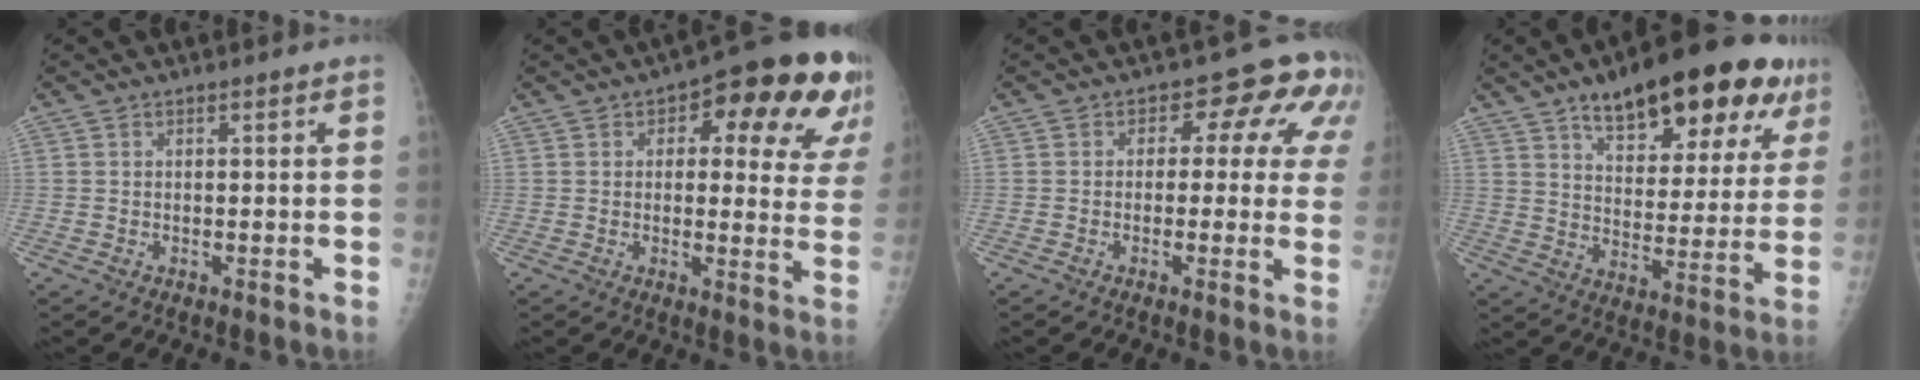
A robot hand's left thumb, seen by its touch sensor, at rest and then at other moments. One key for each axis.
{"total": 18.1, "fx": 8.7, "fy": 7.9, "fz": 13.8, "tx": -0.123, "ty": -0.011, "tz": 0.099}
{"total": 9.2, "fx": 2.4, "fy": 5.7, "fz": 6.8, "tx": -0.023, "ty": 0.015, "tz": 0.014}
{"total": 24.1, "fx": 14.1, "fy": 9.6, "fz": 17.0, "tx": -0.201, "ty": -0.026, "tz": 0.205}